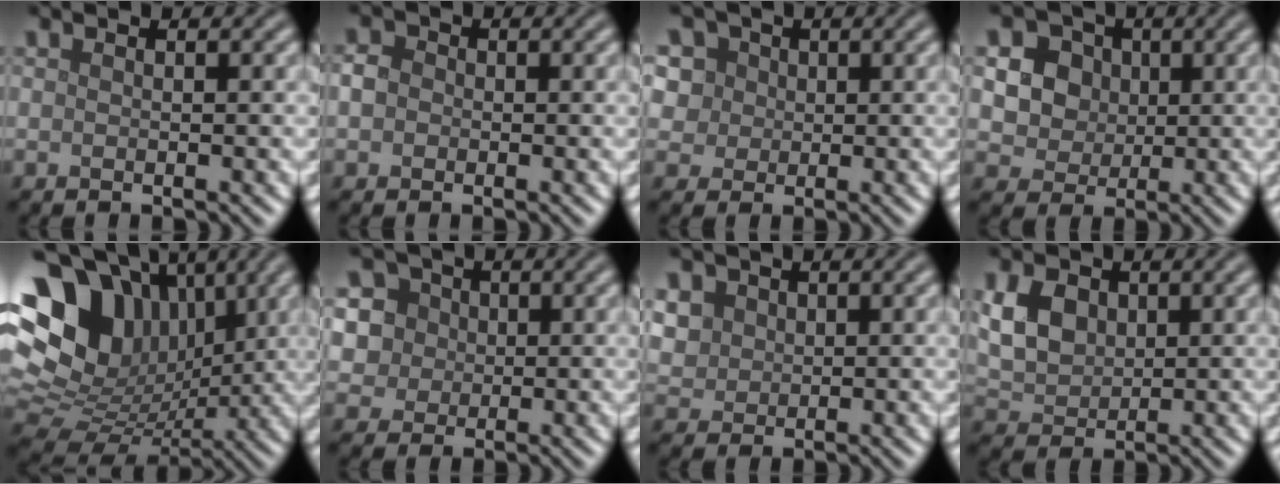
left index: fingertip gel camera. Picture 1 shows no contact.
{"total": 1.8, "force": [-0.1, 1.6, 0.7], "torque": [-0.007, 0.003, -0.012]}
{"total": 7.1, "force": [3.4, 5.4, 3.1], "torque": [-0.052, 0.024, 0.028]}
{"total": 6.4, "force": [1.9, 5.4, 2.8], "torque": [-0.056, 0.016, 0.026]}
{"total": 15.6, "force": [4.9, 11.4, 9.4], "torque": [-0.181, 0.014, 0.095]}
{"total": 7.0, "force": [3.0, 5.7, 2.8], "torque": [-0.041, 0.024, 0.023]}
{"total": 3.8, "force": [1.5, 3.2, 1.5], "torque": [-0.052, 0.010, 0.031]}
{"total": 5.5, "force": [1.6, 4.1, 3.4], "torque": [-0.091, 0.014, 0.027]}